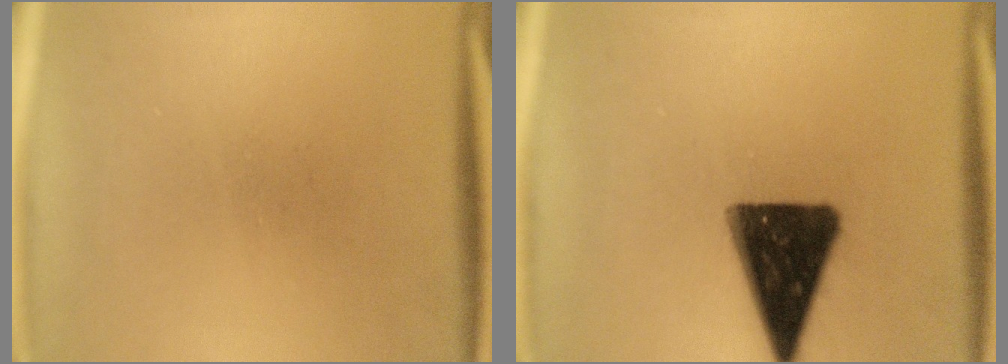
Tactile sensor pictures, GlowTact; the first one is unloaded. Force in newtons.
{"total": 15.2}